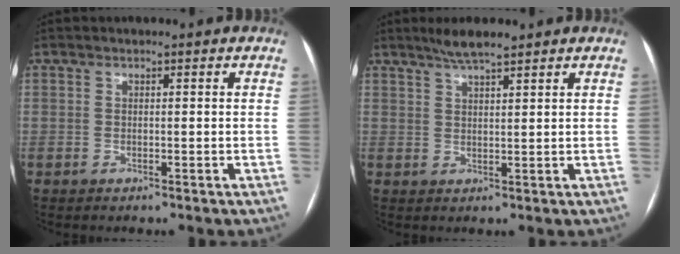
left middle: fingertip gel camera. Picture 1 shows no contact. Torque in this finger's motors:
{"motor_torque": [0.05, -0.06, 0.00, 0.00]}